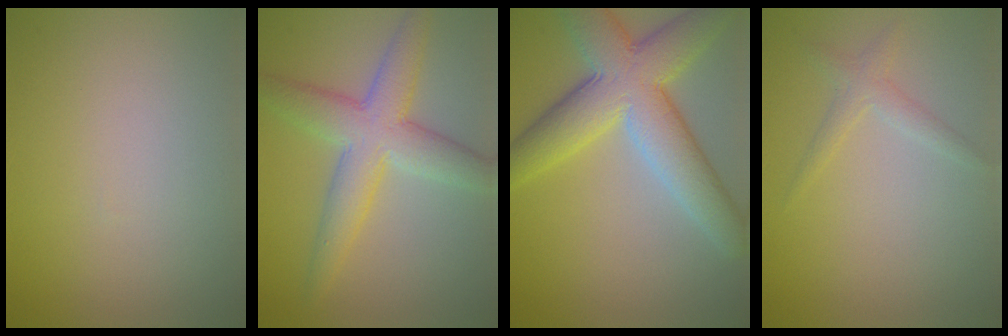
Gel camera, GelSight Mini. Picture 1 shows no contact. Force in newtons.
{"total": 5.9, "press": 5.9, "slide": 0.1}
{"total": 8.9, "press": 8.9, "slide": 0.4}
{"total": 1.5, "press": 1.5, "slide": 0.1}